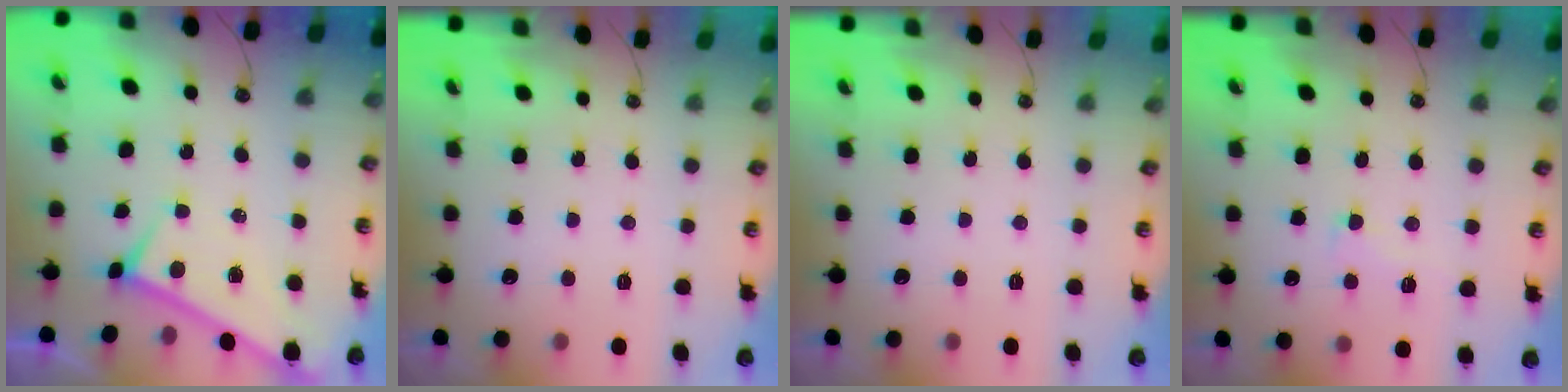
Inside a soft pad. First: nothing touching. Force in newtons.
{"total": 0.0}
{"total": 0.0}
{"total": 1.8, "press": 1.8, "slide": 0.5}